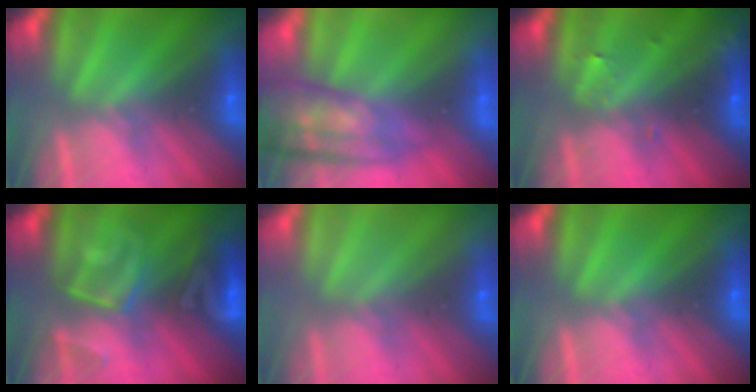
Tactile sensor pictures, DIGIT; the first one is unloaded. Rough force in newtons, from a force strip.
{"total": 5.9}
{"total": 2.9}
{"total": 2.9}
{"total": 2.9}
{"total": 0.0}